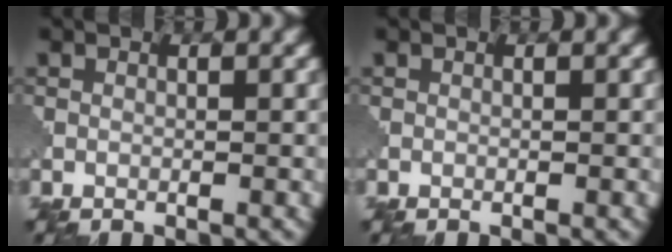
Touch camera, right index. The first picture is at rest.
{"total": 0.0}